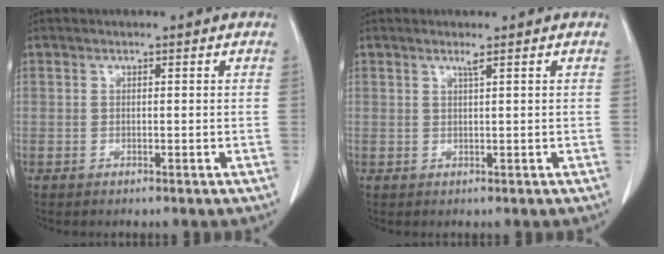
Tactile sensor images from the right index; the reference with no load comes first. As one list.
[{"total": 0.9, "force": [0.6, -0.3, 0.7], "torque": [-0.022, -0.006, 0.015]}]